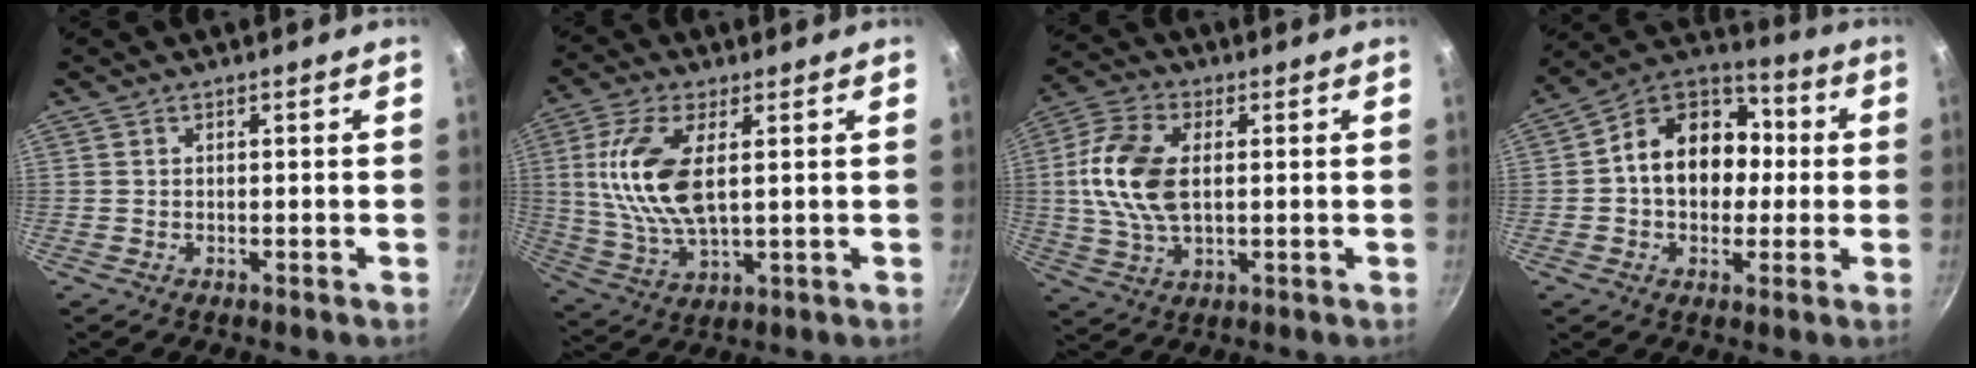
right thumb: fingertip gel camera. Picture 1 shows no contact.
{"total": 13.9, "force": [2.3, 6.1, 12.3], "torque": [-0.267, -0.008, 0.051]}
{"total": 13.3, "force": [1.2, 7.4, 10.9], "torque": [-0.230, 0.007, 0.022]}
{"total": 16.5, "force": [0.7, 12.0, 11.2], "torque": [-0.130, 0.034, 0.000]}